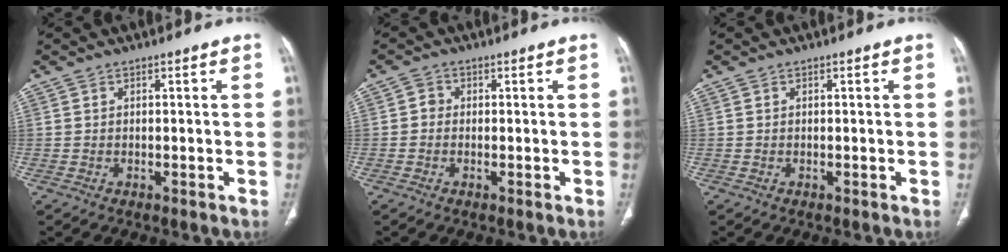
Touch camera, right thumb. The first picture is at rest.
{"total": 1.5, "force": [-0.1, 1.4, 0.6], "torque": [-0.002, 0.005, -0.007]}
{"total": 0.0}